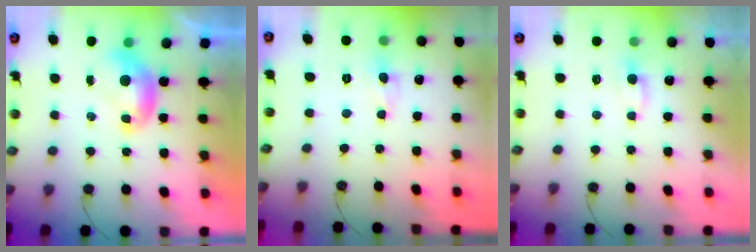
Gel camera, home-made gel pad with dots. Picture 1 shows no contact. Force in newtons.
{"total": 0.7, "press": 0.7, "slide": 0.3}
{"total": 1.5, "press": 1.4, "slide": 0.4}